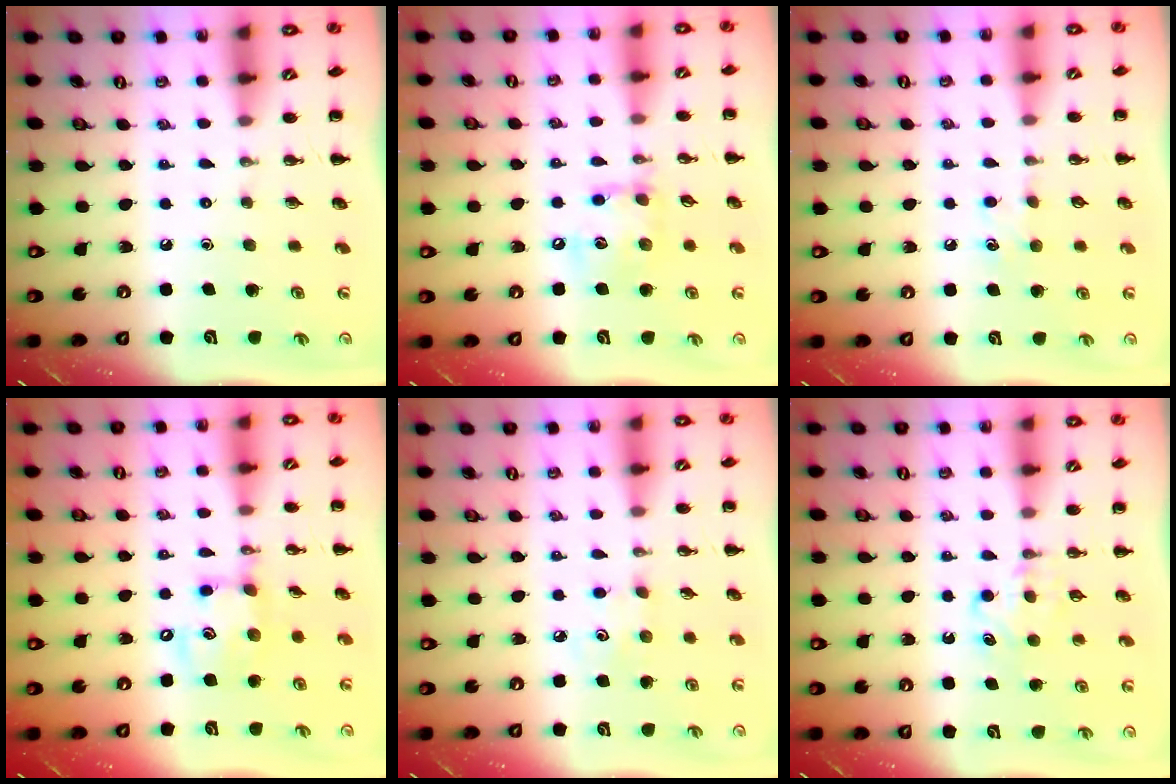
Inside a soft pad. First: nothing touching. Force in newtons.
{"total": 11.6, "press": 11.4, "slide": 1.8}
{"total": 5.9, "press": 5.7, "slide": 1.8}
{"total": 11.6, "press": 11.4, "slide": 2.0}
{"total": 4.7, "press": 4.6, "slide": 1.0}
{"total": 5.9, "press": 5.7, "slide": 1.8}